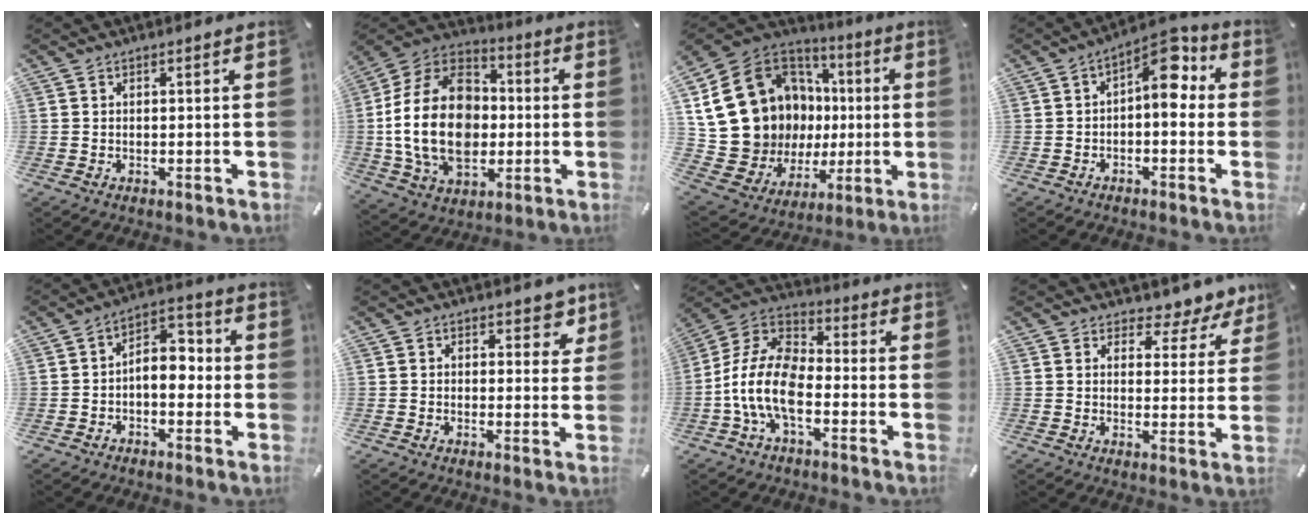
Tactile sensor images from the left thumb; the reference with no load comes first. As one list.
[{"total": 22.0, "force": [-1.9, 16.2, 14.8], "torque": [-0.310, 0.010, -0.034]}, {"total": 20.5, "force": [2.8, 17.9, 9.6], "torque": [-0.197, -0.050, 0.096]}, {"total": 9.1, "force": [2.7, 4.4, 7.4], "torque": [-0.107, -0.023, 0.040]}, {"total": 7.3, "force": [-1.9, 4.5, 5.4], "torque": [-0.078, 0.014, -0.035]}, {"total": 5.4, "force": [3.0, 3.7, 2.6], "torque": [-0.004, -0.014, 0.045]}, {"total": 12.5, "force": [-6.0, 6.6, 8.9], "torque": [-0.197, 0.009, -0.116]}, {"total": 5.7, "force": [4.5, 3.1, 1.6], "torque": [-0.014, -0.045, 0.075]}]